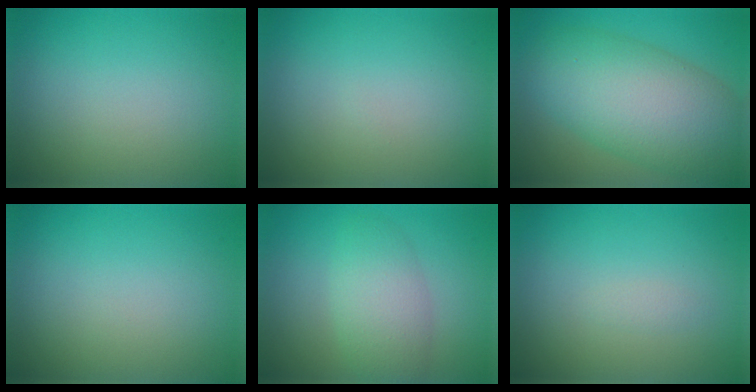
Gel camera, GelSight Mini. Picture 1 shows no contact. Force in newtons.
{"total": 0.0}
{"total": 10.2, "press": 10.2, "slide": 0.4}
{"total": 0.0}
{"total": 4.2, "press": 4.2, "slide": 0.3}
{"total": 0.6, "press": 0.6, "slide": 0.1}